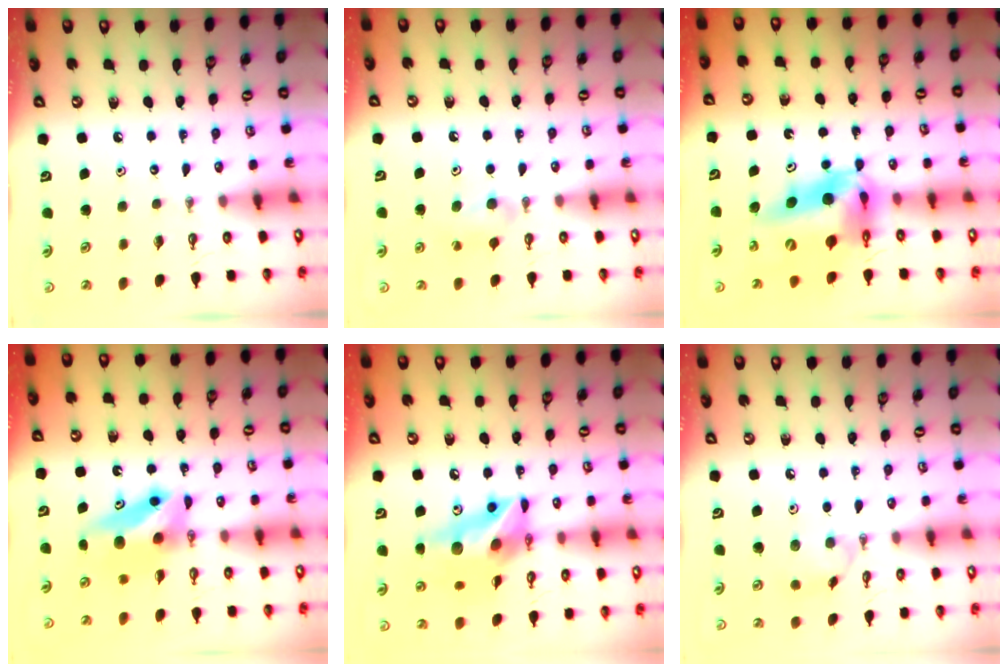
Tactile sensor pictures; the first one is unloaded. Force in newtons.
{"total": 9.6, "press": 5.8, "slide": 7.6}
{"total": 16.1, "press": 16.1, "slide": 1.4}
{"total": 7.2, "press": 6.8, "slide": 2.2}
{"total": 15.0, "press": 14.7, "slide": 2.6}
{"total": 7.8, "press": 7.8, "slide": 0.8}